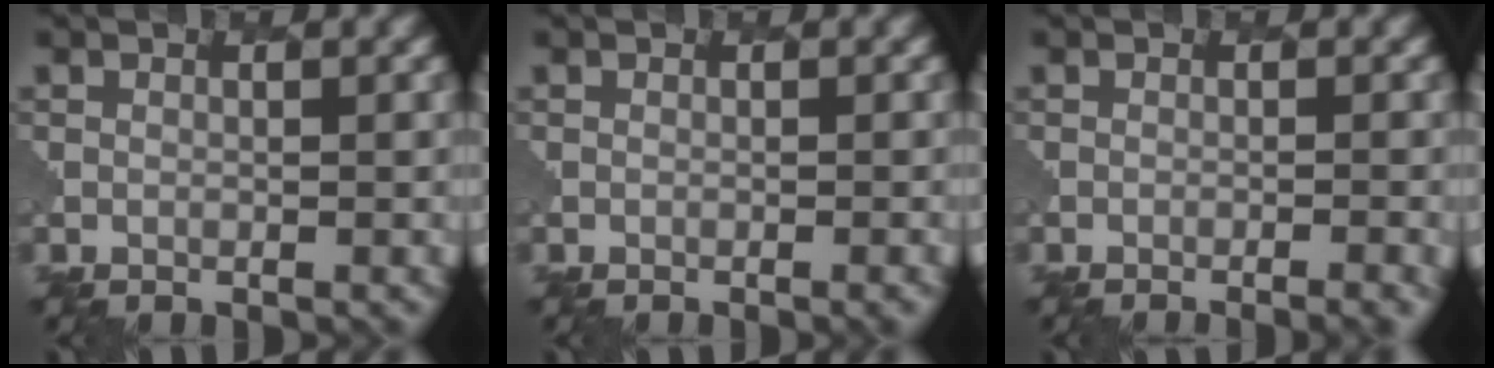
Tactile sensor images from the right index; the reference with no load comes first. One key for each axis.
{"total": 1.0, "fx": -0.4, "fy": 0.4, "fz": 0.8, "tx": 0.002, "ty": 0.004, "tz": 0.000}
{"total": 2.5, "fx": -1.3, "fy": 0.8, "fz": 2.0, "tx": -0.012, "ty": 0.013, "tz": -0.016}